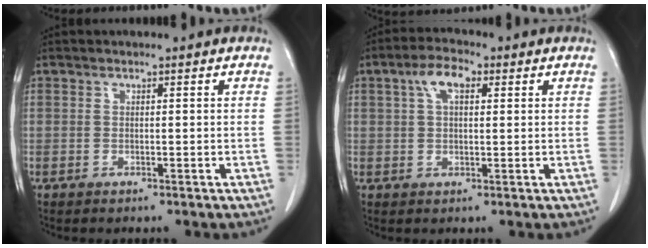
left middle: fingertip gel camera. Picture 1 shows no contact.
{"total": 5.0, "force": [2.0, 2.2, 4.0], "torque": [-0.080, 0.018, 0.036]}